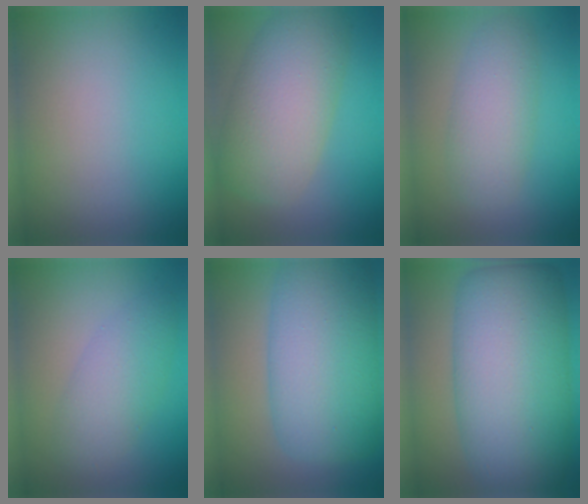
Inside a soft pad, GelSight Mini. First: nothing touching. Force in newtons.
{"total": 8.3, "press": 8.3, "slide": 0.5}
{"total": 4.0, "press": 4.0, "slide": 0.0}
{"total": 3.8, "press": 3.8, "slide": 0.0}
{"total": 11.1, "press": 11.1, "slide": 0.1}
{"total": 13.6, "press": 13.6, "slide": 0.3}